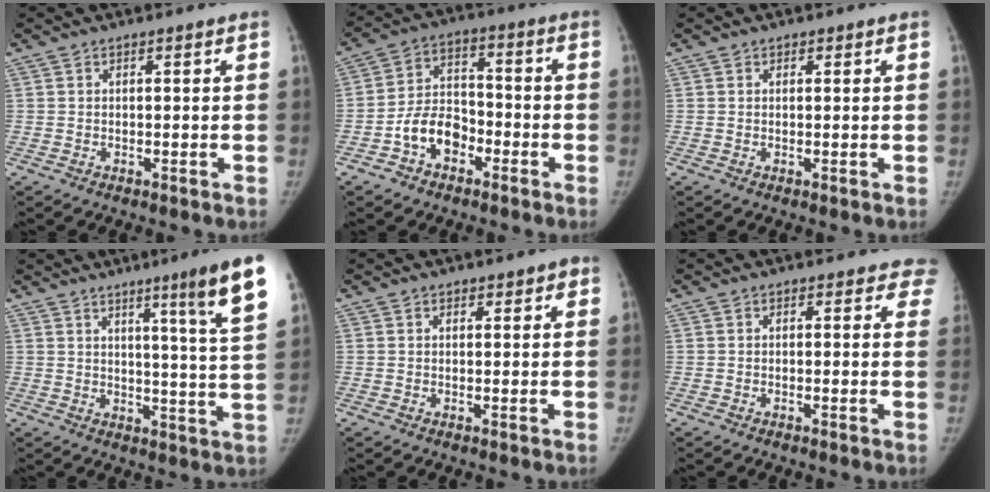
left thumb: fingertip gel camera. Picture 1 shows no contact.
{"total": 9.2, "force": [-4.4, 6.4, 5.0], "torque": [-0.066, 0.039, -0.081]}
{"total": 0.5, "force": [0.2, 0.5, 0.0], "torque": [0.007, -0.002, 0.003]}
{"total": 13.5, "force": [7.7, -0.1, 11.2], "torque": [-0.151, -0.043, 0.099]}
{"total": 1.8, "force": [1.1, 1.3, 0.8], "torque": [0.010, -0.004, 0.013]}
{"total": 3.1, "force": [2.5, 1.8, 0.6], "torque": [0.030, -0.009, 0.005]}